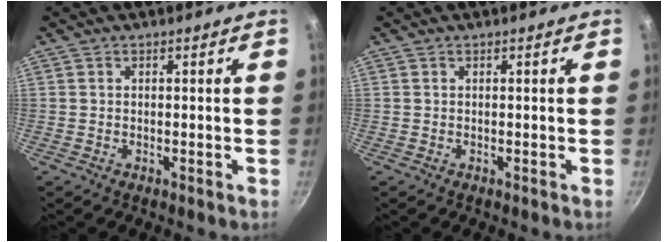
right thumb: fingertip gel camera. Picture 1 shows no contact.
{"total": 0.0}